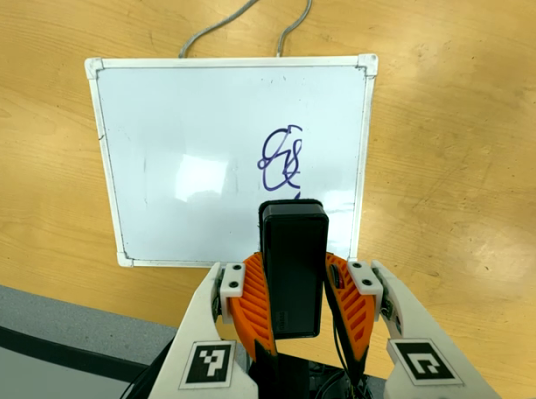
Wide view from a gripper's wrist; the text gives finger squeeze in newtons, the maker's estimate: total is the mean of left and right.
{"total": 5.5, "left": 4.8, "right": 6.3}